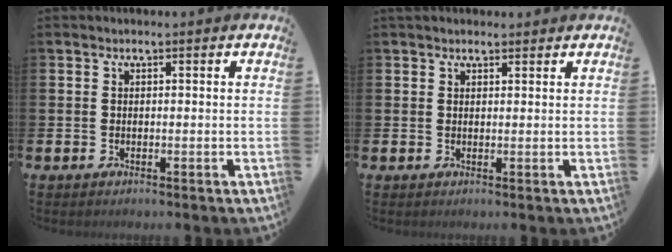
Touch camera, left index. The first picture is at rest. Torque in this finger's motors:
{"motor_torque": [0.00, -2.14, -0.01, 0.02]}